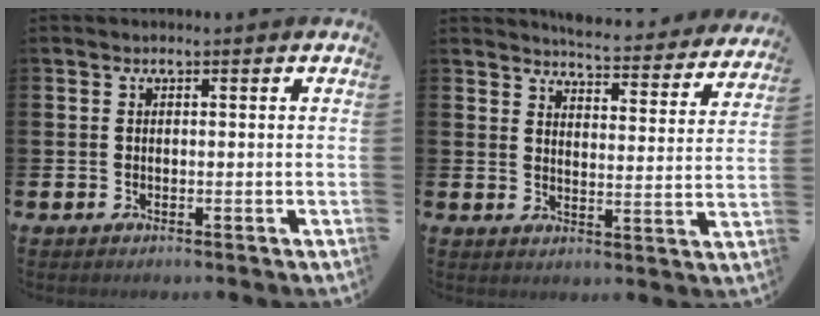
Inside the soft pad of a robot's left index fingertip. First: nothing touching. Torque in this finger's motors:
{"motor_torque": [1.07, -1.07, 0.12, 0.06]}